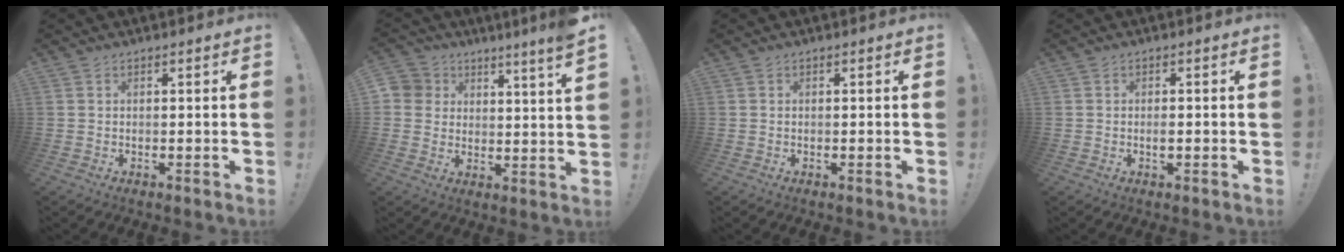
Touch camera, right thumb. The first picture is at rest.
{"total": 6.1, "force": [4.7, 2.7, 2.8], "torque": [-0.057, -0.032, 0.089]}
{"total": 0.0}
{"total": 1.8, "force": [-0.7, 1.3, 1.0], "torque": [-0.011, 0.002, -0.014]}